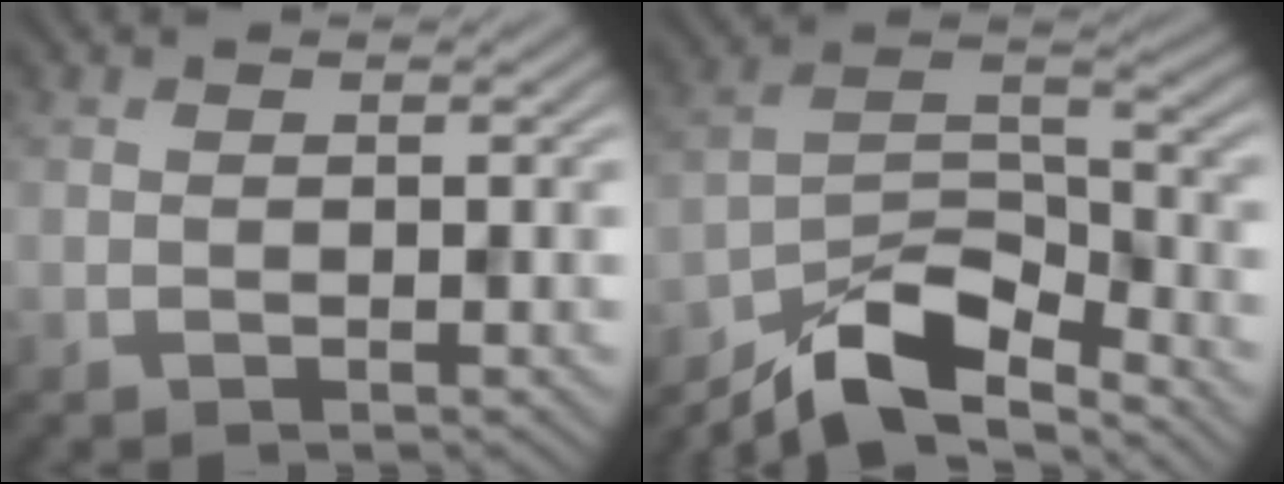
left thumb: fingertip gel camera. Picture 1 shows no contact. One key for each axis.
{"total": 11.2, "fx": -8.8, "fy": 3.5, "fz": 6.0, "tx": -0.100, "ty": 0.000, "tz": -0.171}